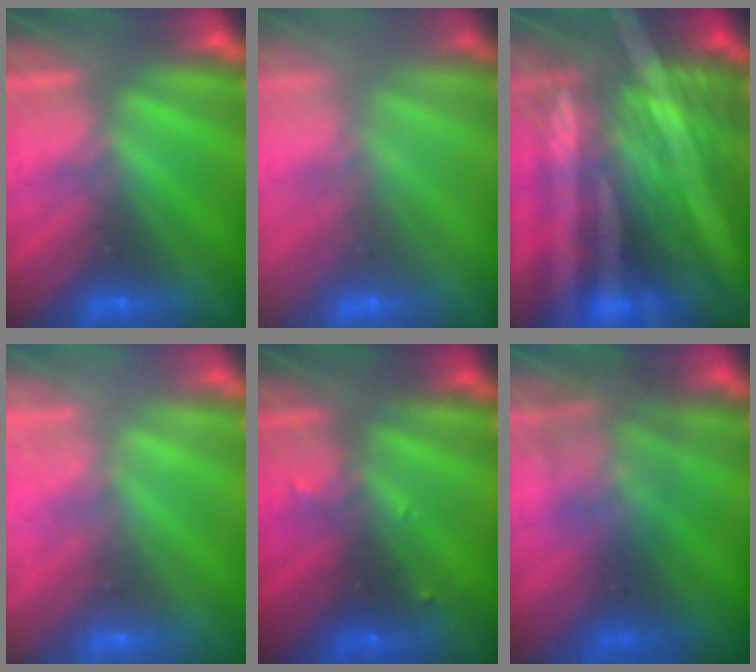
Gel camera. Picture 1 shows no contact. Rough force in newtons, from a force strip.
{"total": 2.5}
{"total": 8.7}
{"total": 2.3}
{"total": 2.5}
{"total": 1.3}